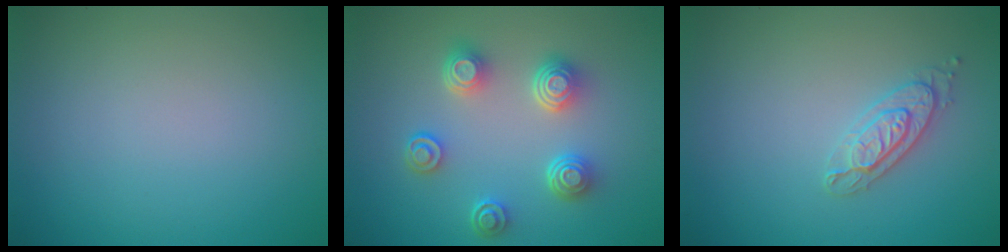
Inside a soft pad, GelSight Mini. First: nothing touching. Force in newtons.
{"total": 4.4, "press": 3.4, "slide": 2.7}
{"total": 2.2, "press": 2.2, "slide": 0.3}